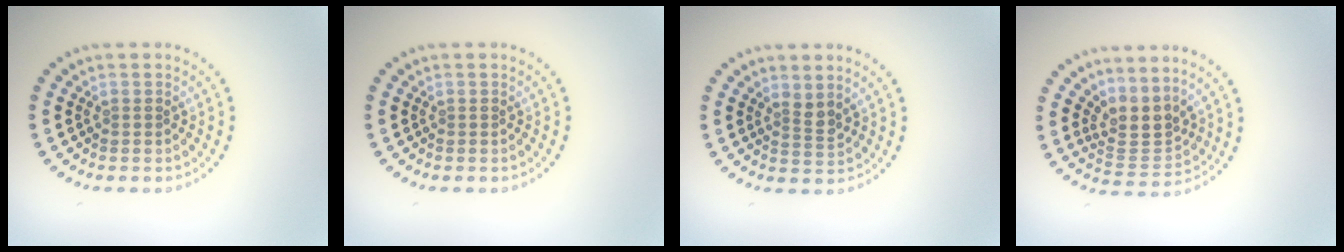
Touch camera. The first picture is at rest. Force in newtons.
{"total": 0.0}
{"total": 1.5, "press": 1.1, "slide": 1.0}
{"total": 3.1, "press": 2.3, "slide": 2.1}